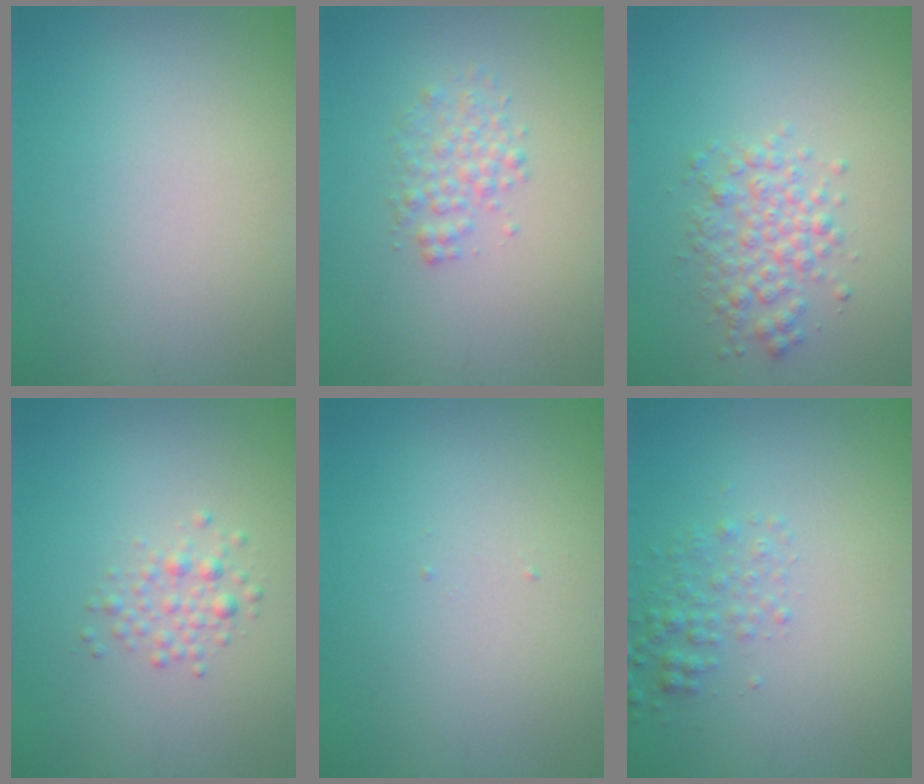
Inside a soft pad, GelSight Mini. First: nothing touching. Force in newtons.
{"total": 2.0, "press": 2.0, "slide": 0.1}
{"total": 3.0, "press": 3.0, "slide": 0.1}
{"total": 1.7, "press": 1.7, "slide": 0.1}
{"total": 0.0}
{"total": 1.8, "press": 1.8, "slide": 0.1}